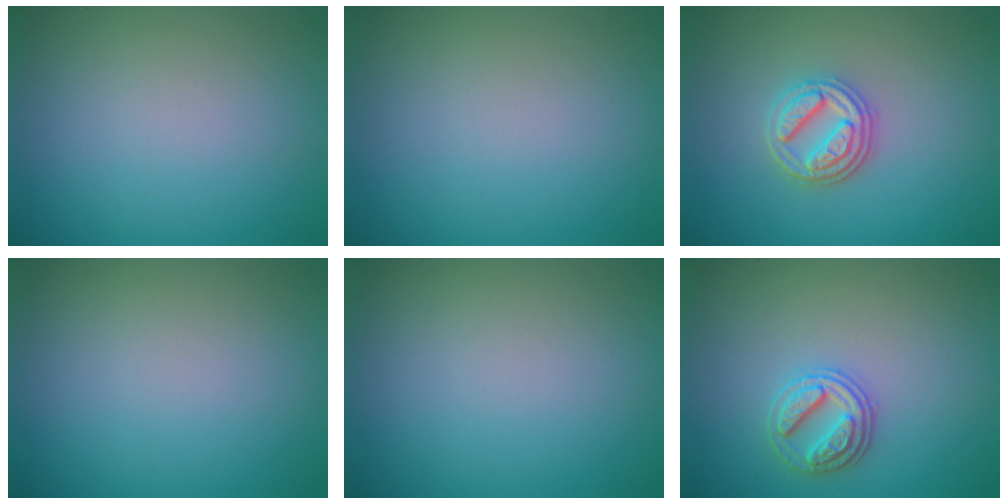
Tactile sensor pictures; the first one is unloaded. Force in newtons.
{"total": 0.0}
{"total": 3.6, "press": 3.1, "slide": 1.8}
{"total": 0.0}
{"total": 0.0}
{"total": 2.9, "press": 2.8, "slide": 0.7}